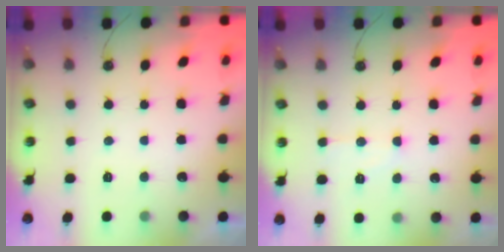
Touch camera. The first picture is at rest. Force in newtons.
{"total": 8.0, "press": 8.0, "slide": 0.7}